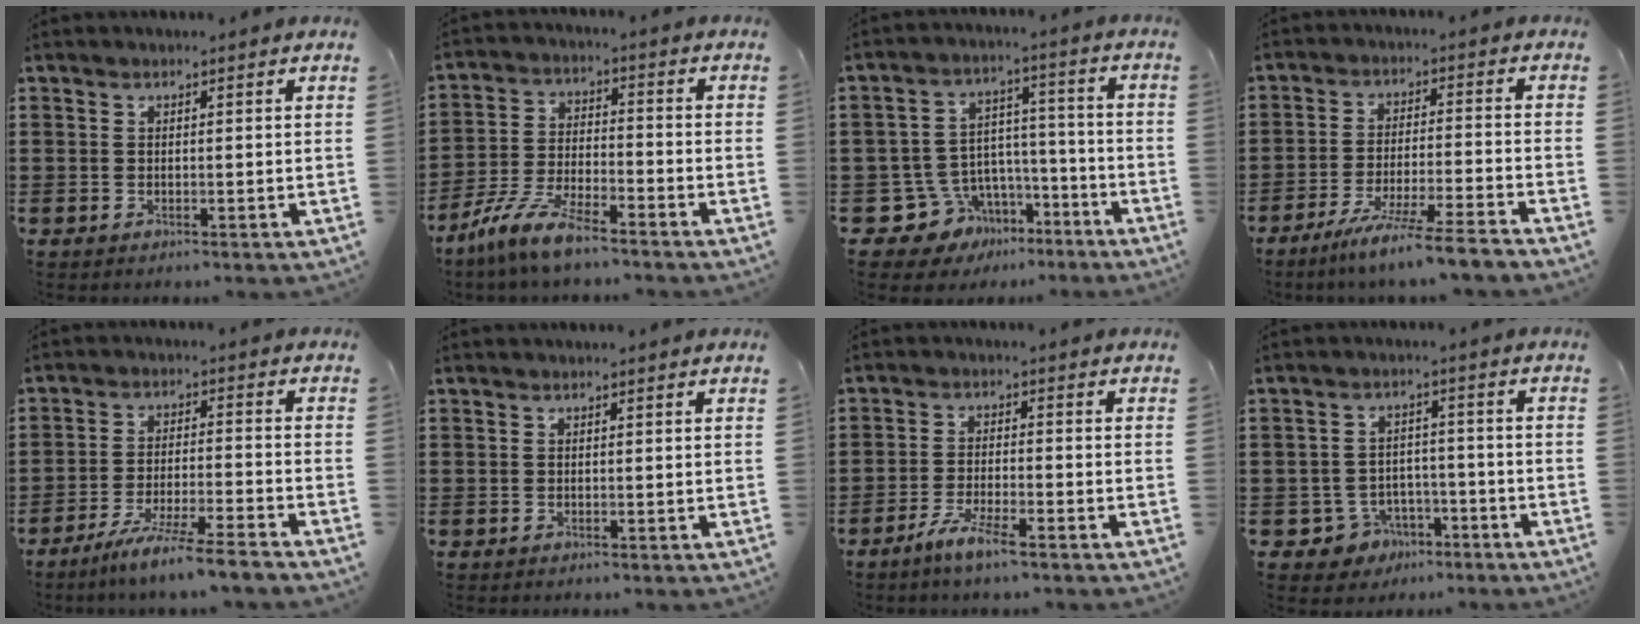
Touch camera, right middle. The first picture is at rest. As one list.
[{"total": 7.9, "force": [-6.7, 1.0, 3.9], "torque": [-0.099, -0.003, -0.136]}, {"total": 7.9, "force": [-5.1, 6.0, 0.6], "torque": [-0.043, 0.008, -0.094]}, {"total": 7.3, "force": [-6.4, -1.0, 3.4], "torque": [-0.060, -0.015, -0.123]}, {"total": 6.8, "force": [-6.0, -0.8, 3.0], "torque": [-0.056, -0.015, -0.115]}, {"total": 0.0}, {"total": 4.3, "force": [-3.4, 0.3, 2.6], "torque": [-0.057, -0.004, -0.066]}, {"total": 4.6, "force": [-3.4, 3.0, 0.9], "torque": [-0.038, 0.009, -0.071]}]